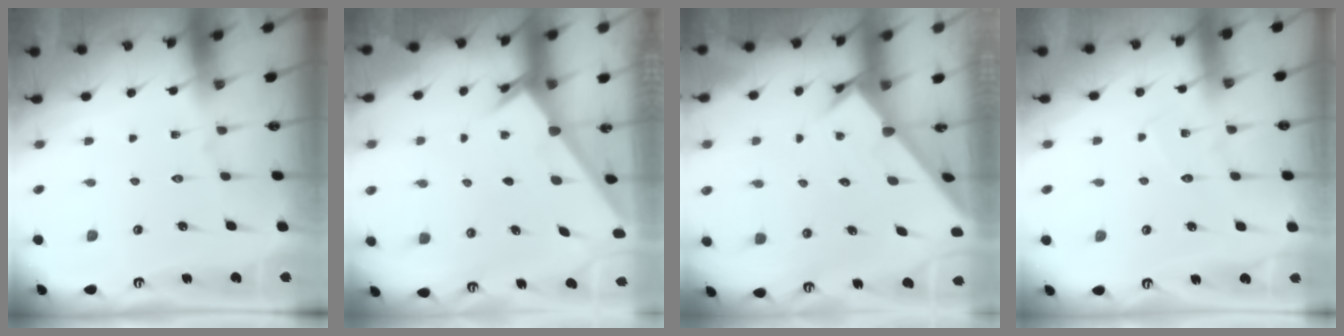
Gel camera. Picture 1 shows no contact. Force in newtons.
{"total": 2.4, "press": 2.3, "slide": 0.2}
{"total": 3.5, "press": 3.5, "slide": 0.2}
{"total": 4.6, "press": 4.5, "slide": 0.4}